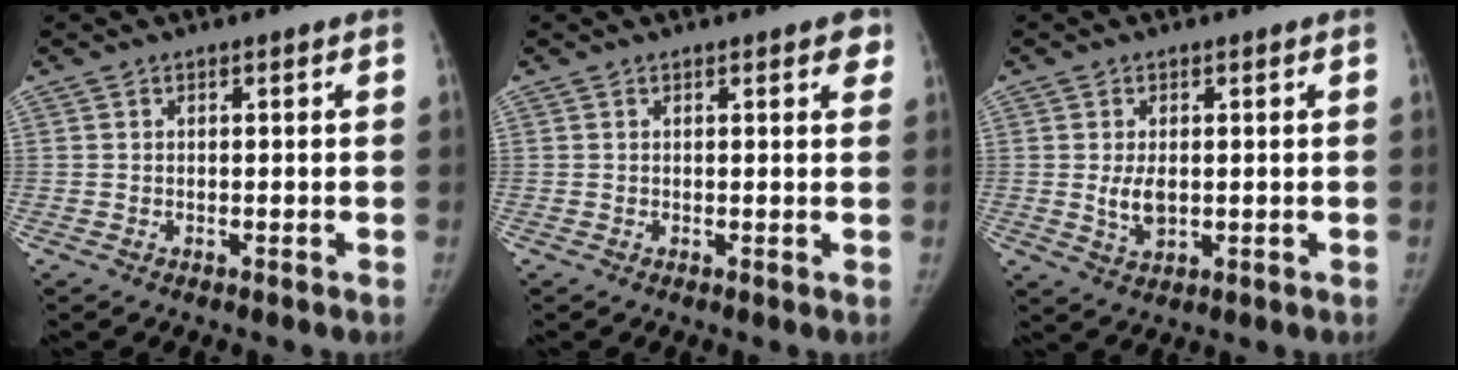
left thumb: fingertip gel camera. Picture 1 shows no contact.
{"total": 2.4, "force": [1.3, 1.0, 1.7], "torque": [-0.004, -0.002, 0.010]}
{"total": 4.3, "force": [0.1, 2.5, 3.5], "torque": [-0.060, -0.009, 0.006]}